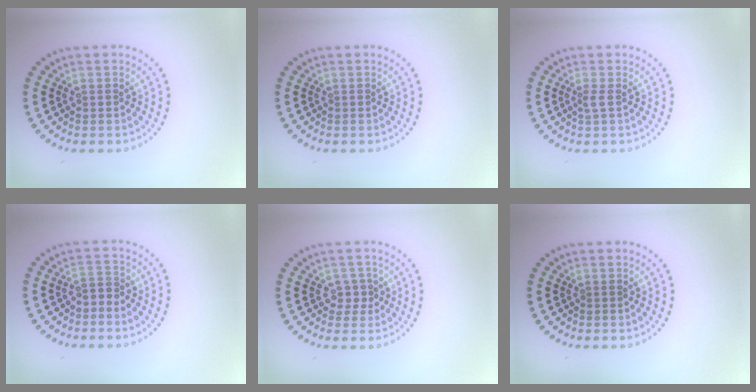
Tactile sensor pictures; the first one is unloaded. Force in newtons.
{"total": 0.0}
{"total": 0.9, "press": 0.7, "slide": 0.6}
{"total": 1.3, "press": 1.0, "slide": 0.7}
{"total": 1.6, "press": 1.3, "slide": 1.0}
{"total": 0.0}